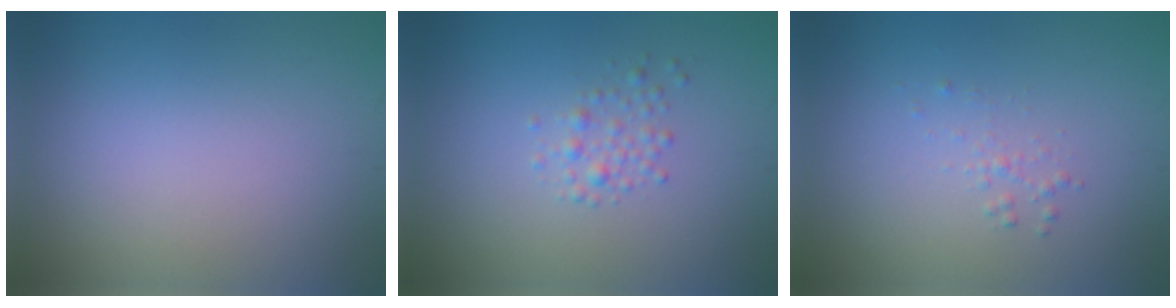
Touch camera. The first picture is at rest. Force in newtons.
{"total": 2.2, "press": 2.2, "slide": 0.1}
{"total": 0.9, "press": 0.9, "slide": 0.0}